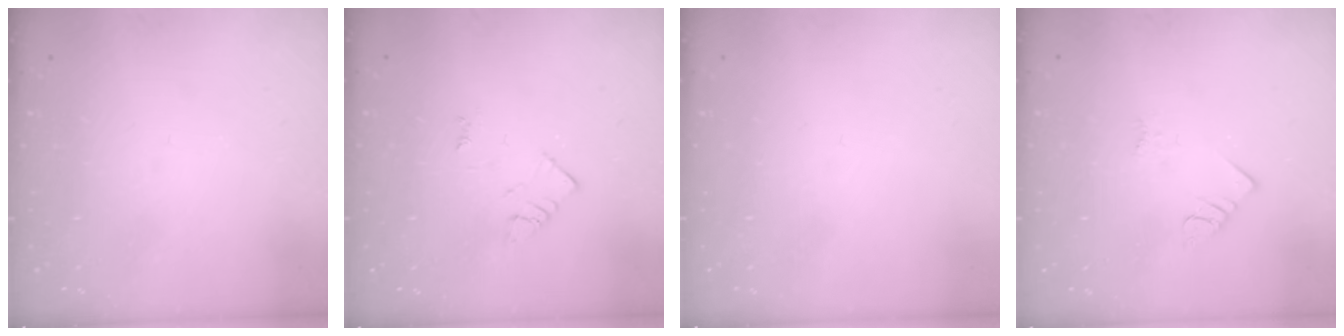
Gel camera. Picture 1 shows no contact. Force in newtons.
{"total": 3.1, "press": 3.1, "slide": 0.4}
{"total": 1.5, "press": 1.5, "slide": 0.1}
{"total": 2.0, "press": 2.0, "slide": 0.4}